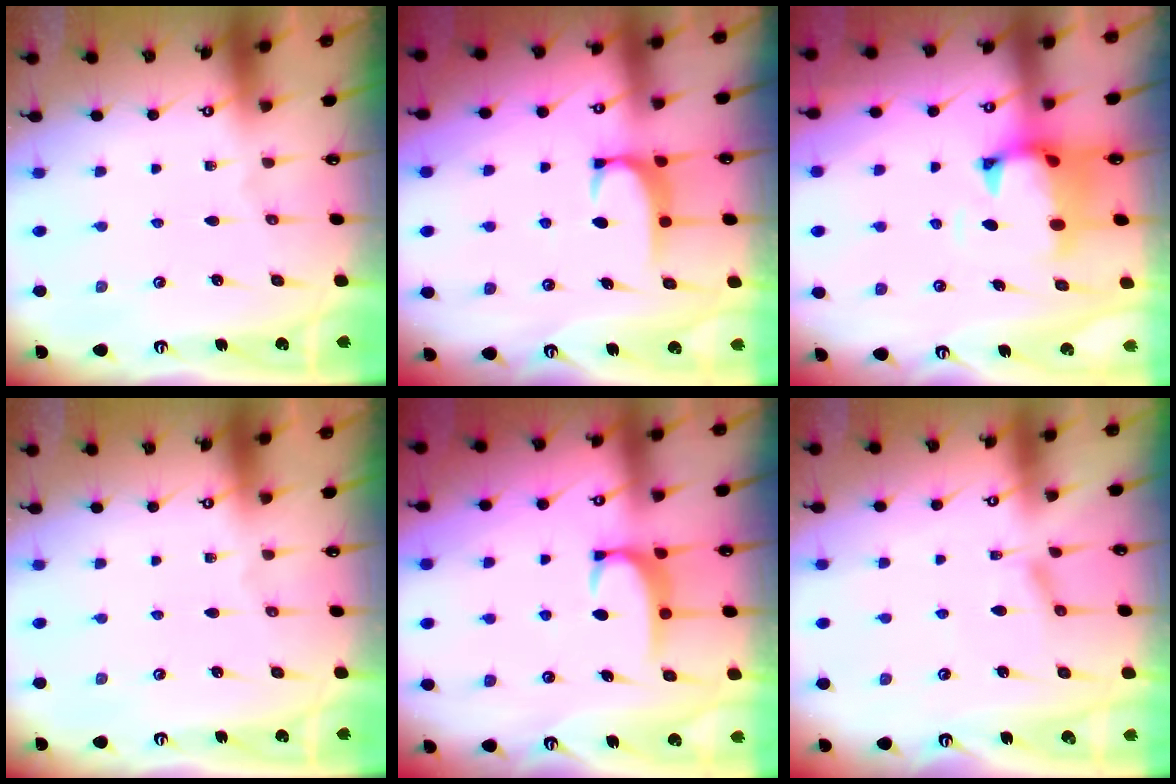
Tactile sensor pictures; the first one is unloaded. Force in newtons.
{"total": 1.9, "press": 1.8, "slide": 0.5}
{"total": 1.6, "press": 1.0, "slide": 1.3}
{"total": 0.0}
{"total": 2.6, "press": 2.6, "slide": 0.4}
{"total": 3.8, "press": 3.8, "slide": 0.7}